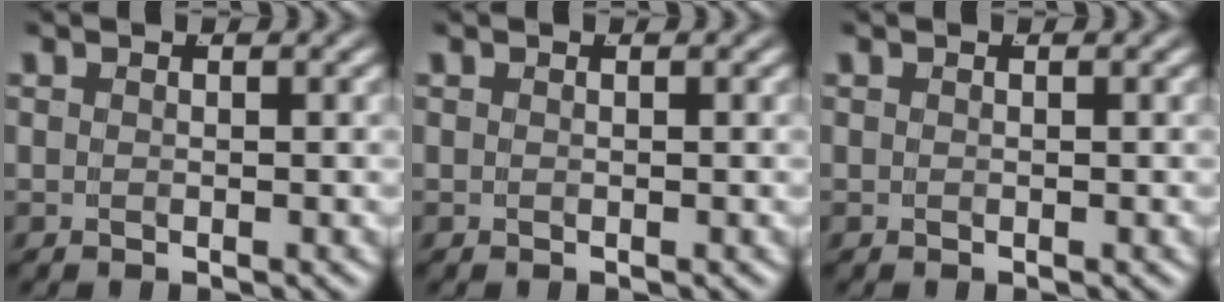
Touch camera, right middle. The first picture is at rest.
{"total": 0.0}
{"total": 0.0}